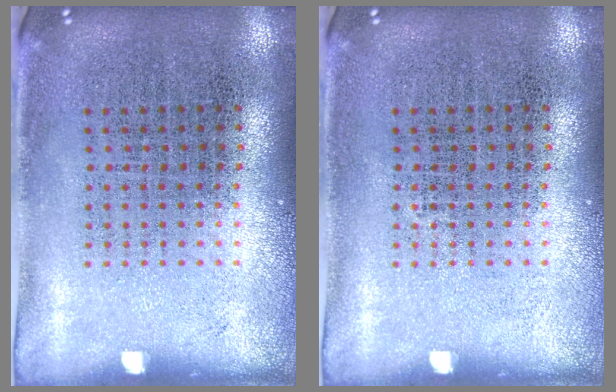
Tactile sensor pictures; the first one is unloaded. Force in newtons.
{"total": 0.0}